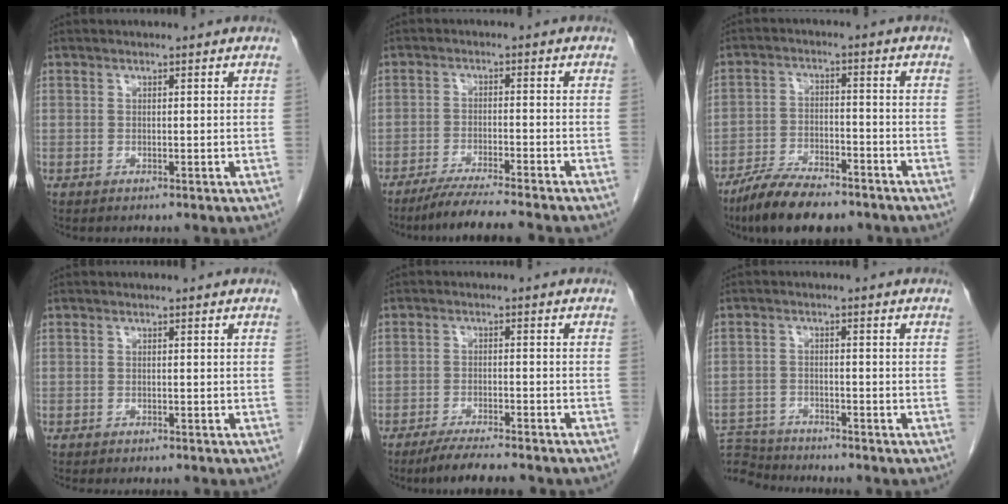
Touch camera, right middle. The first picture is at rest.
{"total": 8.6, "force": [-7.4, -1.2, 4.1], "torque": [-0.050, -0.028, -0.120]}
{"total": 10.9, "force": [-8.7, 3.1, 5.8], "torque": [-0.099, -0.015, -0.148]}
{"total": 2.8, "force": [-2.5, 0.6, 1.2], "torque": [-0.021, -0.006, -0.027]}
{"total": 8.4, "force": [-7.2, 0.6, 4.2], "torque": [-0.060, -0.016, -0.110]}
{"total": 7.9, "force": [-7.8, 1.2, 0.5], "torque": [-0.013, 0.004, -0.140]}